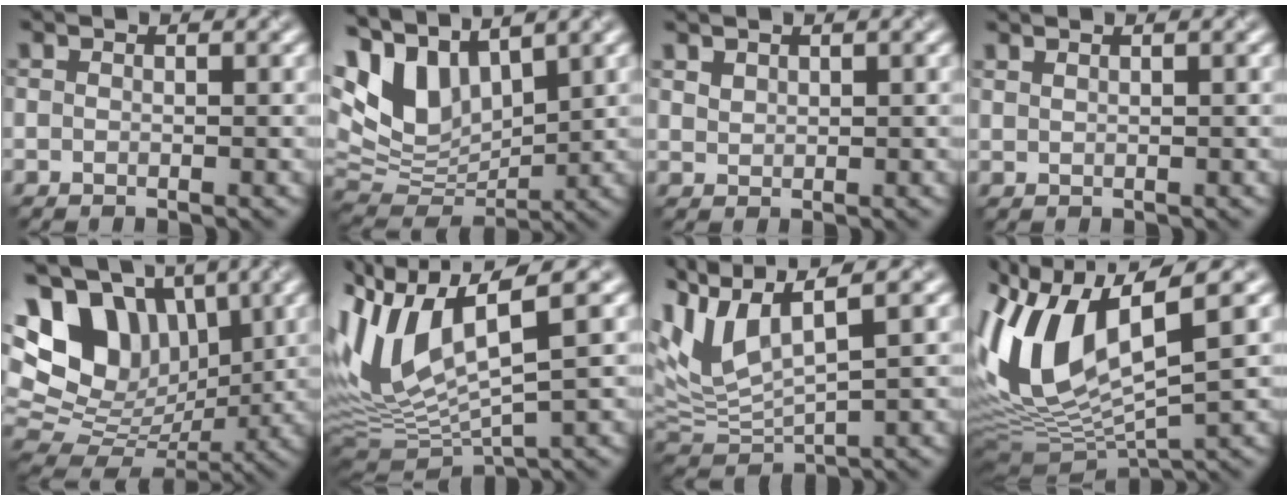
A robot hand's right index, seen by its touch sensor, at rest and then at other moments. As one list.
[{"total": 7.9, "force": [4.6, 4.2, 4.8], "torque": [-0.117, 0.014, 0.089]}, {"total": 1.2, "force": [1.1, 0.2, -0.3], "torque": [0.000, 0.006, 0.025]}, {"total": 1.2, "force": [1.1, 0.4, 0.2], "torque": [0.001, 0.004, 0.008]}, {"total": 13.5, "force": [5.8, 9.5, 7.6], "torque": [-0.176, 0.047, 0.106]}, {"total": 9.0, "force": [2.9, 3.3, 7.9], "torque": [-0.178, 0.009, 0.063]}, {"total": 7.0, "force": [4.0, 2.4, 5.2], "torque": [-0.130, 0.020, 0.080]}, {"total": 10.9, "force": [2.5, 4.6, 9.5], "torque": [-0.212, 0.001, 0.050]}]